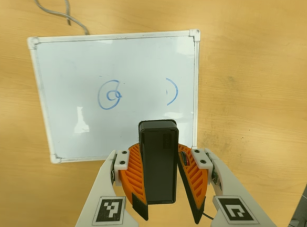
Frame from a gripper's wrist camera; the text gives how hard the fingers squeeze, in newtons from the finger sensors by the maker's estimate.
{"total": 7.6, "left": 8.6, "right": 6.7}